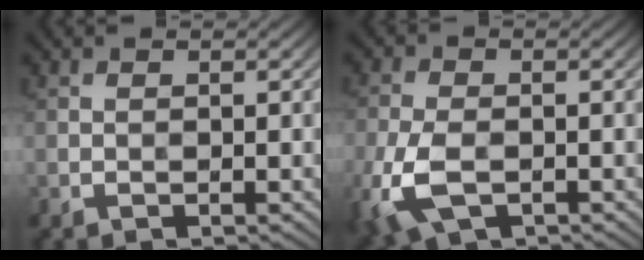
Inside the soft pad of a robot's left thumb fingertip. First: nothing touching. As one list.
[{"total": 8.6, "force": [-3.3, 4.9, 6.2], "torque": [-0.164, -0.019, -0.069]}]